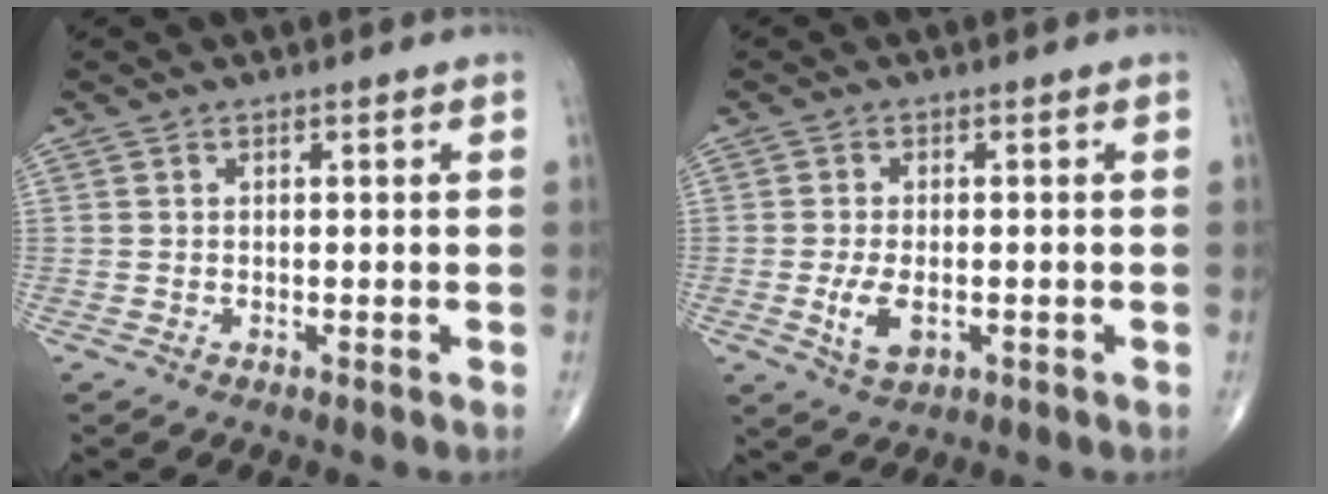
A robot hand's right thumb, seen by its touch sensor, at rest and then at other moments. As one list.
[{"total": 5.1, "force": [-1.1, 2.7, 4.2], "torque": [-0.081, -0.005, -0.016]}]